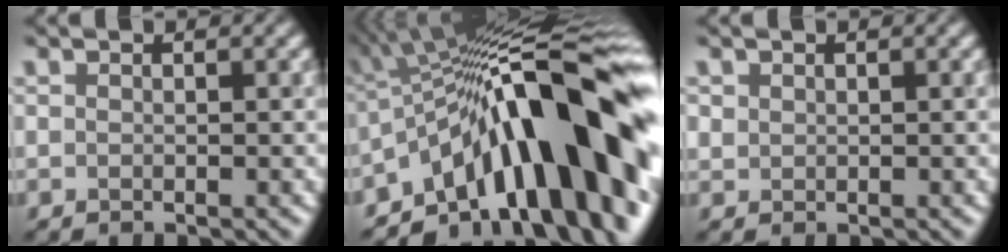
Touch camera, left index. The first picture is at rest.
{"total": 17.0, "force": [-5.2, 5.9, 15.1], "torque": [-0.173, 0.058, -0.102]}
{"total": 0.8, "force": [0.4, 0.7, 0.1], "torque": [-0.001, -0.003, 0.010]}